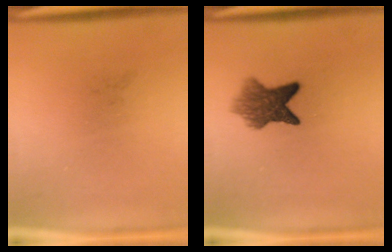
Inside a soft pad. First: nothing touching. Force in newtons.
{"total": 6.4}